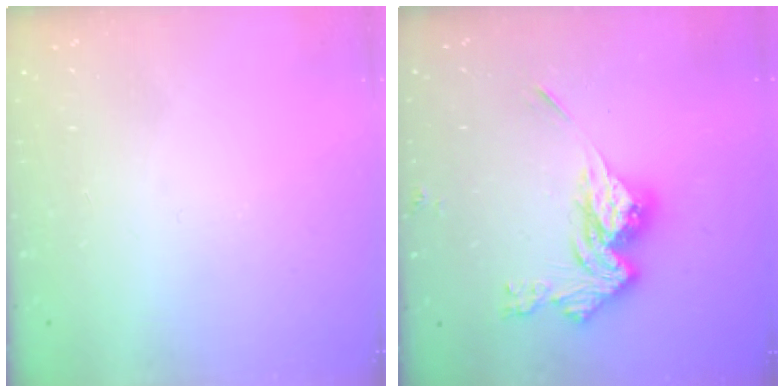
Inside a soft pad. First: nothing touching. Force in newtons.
{"total": 14.5, "press": 14.5, "slide": 0.8}